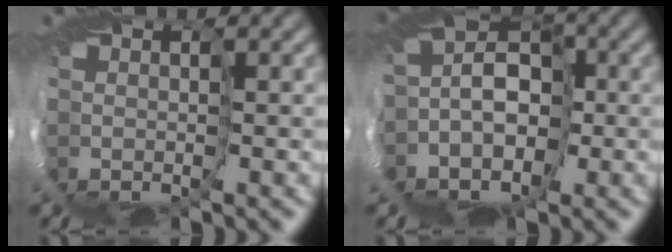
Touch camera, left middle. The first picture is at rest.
{"total": 4.4, "force": [-2.2, 3.1, 2.2], "torque": [-0.047, 0.022, -0.061]}